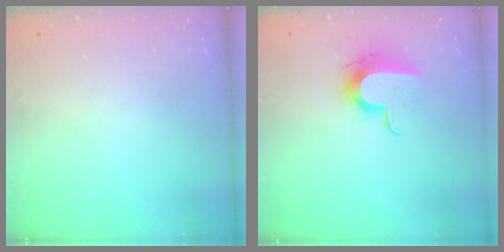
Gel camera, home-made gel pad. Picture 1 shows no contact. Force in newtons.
{"total": 10.2, "press": 10.2, "slide": 0.6}